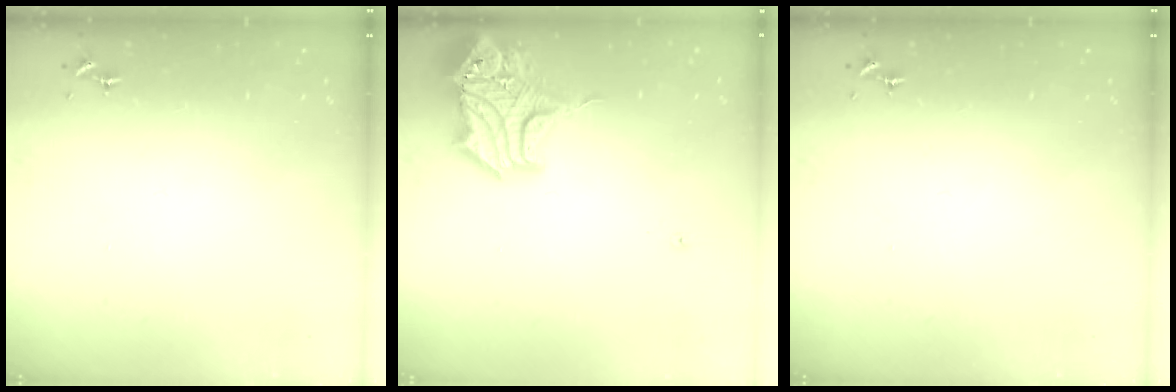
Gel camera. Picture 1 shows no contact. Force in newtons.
{"total": 19.9, "press": 19.7, "slide": 3.3}
{"total": 0.0}